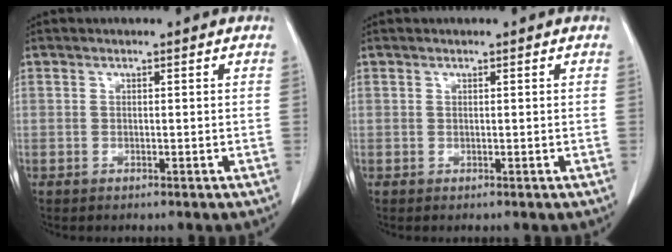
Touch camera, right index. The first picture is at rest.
{"total": 0.0}